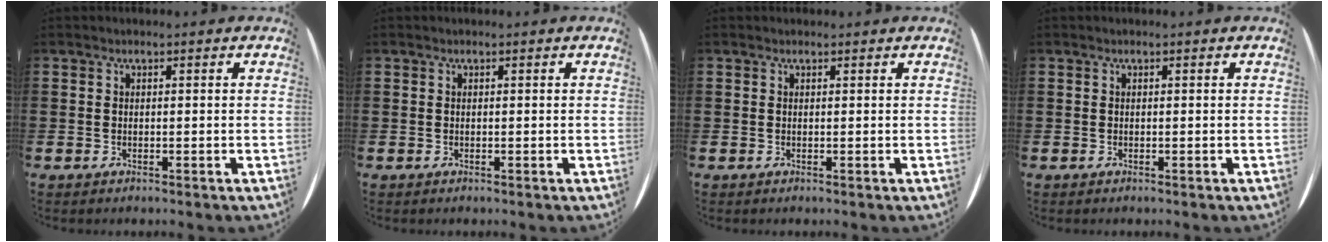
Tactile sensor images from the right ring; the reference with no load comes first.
{"total": 0.0}
{"total": 0.0}
{"total": 0.0}